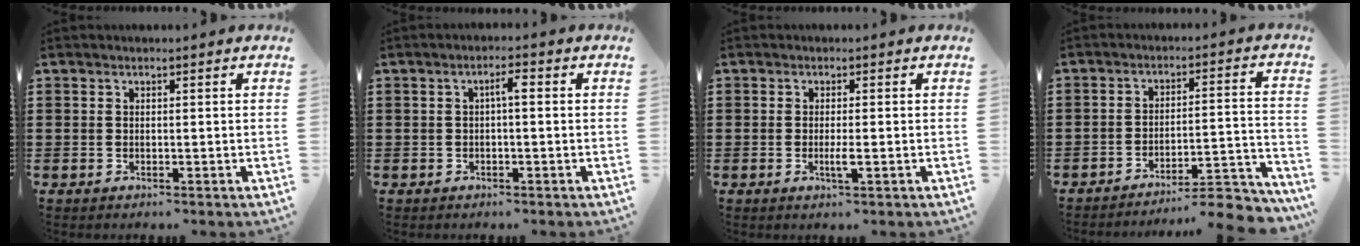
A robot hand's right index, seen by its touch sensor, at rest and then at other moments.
{"total": 2.2, "force": [0.0, 0.4, 2.2], "torque": [-0.042, 0.005, -0.003]}
{"total": 2.2, "force": [-0.6, 0.0, 2.1], "torque": [-0.036, -0.003, -0.012]}
{"total": 6.5, "force": [-6.1, 0.1, 2.3], "torque": [-0.032, -0.004, -0.119]}